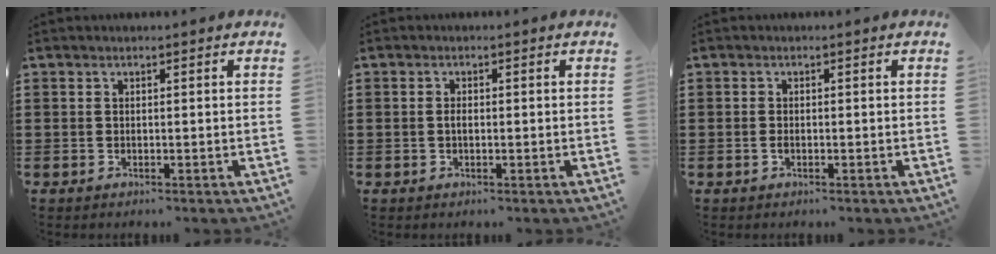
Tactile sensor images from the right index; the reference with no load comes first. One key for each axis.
{"total": 1.2, "fx": -0.2, "fy": 0.5, "fz": 1.1, "tx": -0.022, "ty": 0.000, "tz": -0.004}
{"total": 1.0, "fx": -0.3, "fy": 0.5, "fz": 0.8, "tx": -0.017, "ty": -0.002, "tz": -0.005}